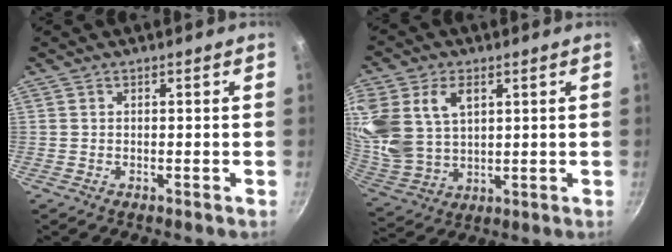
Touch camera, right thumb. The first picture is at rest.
{"total": 18.9, "force": [6.4, 13.2, 11.9], "torque": [-0.268, -0.001, 0.138]}